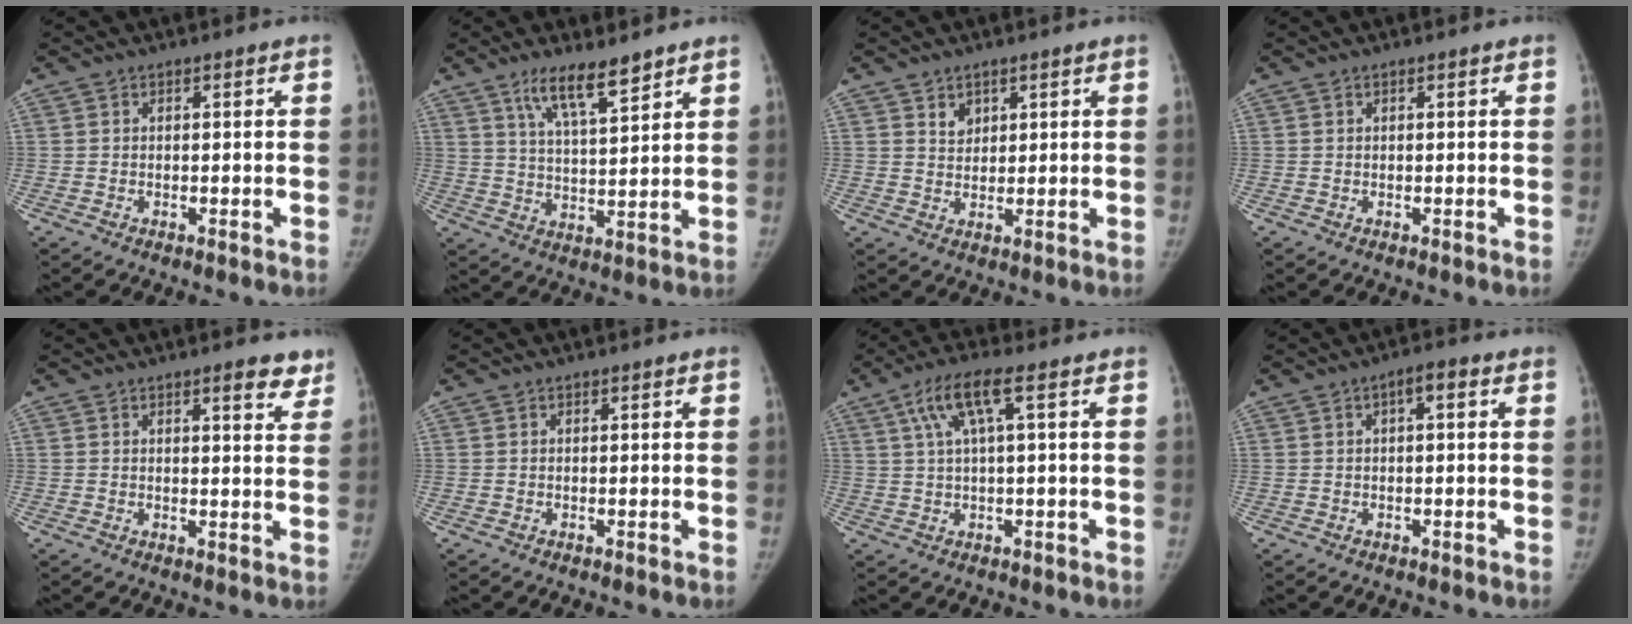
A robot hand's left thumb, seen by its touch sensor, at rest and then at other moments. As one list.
[{"total": 8.6, "force": [6.2, 1.9, 5.7], "torque": [-0.090, -0.037, 0.114]}, {"total": 2.7, "force": [1.7, 1.9, 0.8], "torque": [0.002, -0.012, 0.030]}, {"total": 0.0}, {"total": 4.5, "force": [3.2, 1.4, 2.9], "torque": [-0.016, -0.017, 0.037]}, {"total": 0.0}, {"total": 6.8, "force": [2.3, 1.0, 6.3], "torque": [-0.146, 0.019, 0.046]}, {"total": 2.5, "force": [0.4, 1.0, 2.3], "torque": [-0.029, 0.011, -0.001]}]